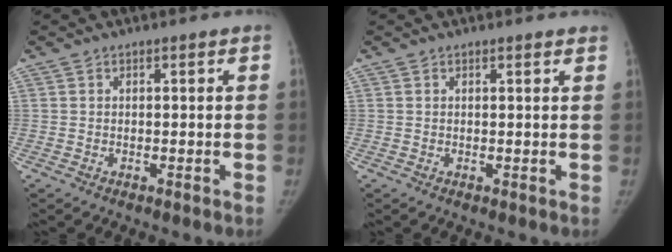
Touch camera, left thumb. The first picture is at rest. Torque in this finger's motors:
{"motor_torque": [-0.43, 0.25, -0.43, -0.13, -0.06]}